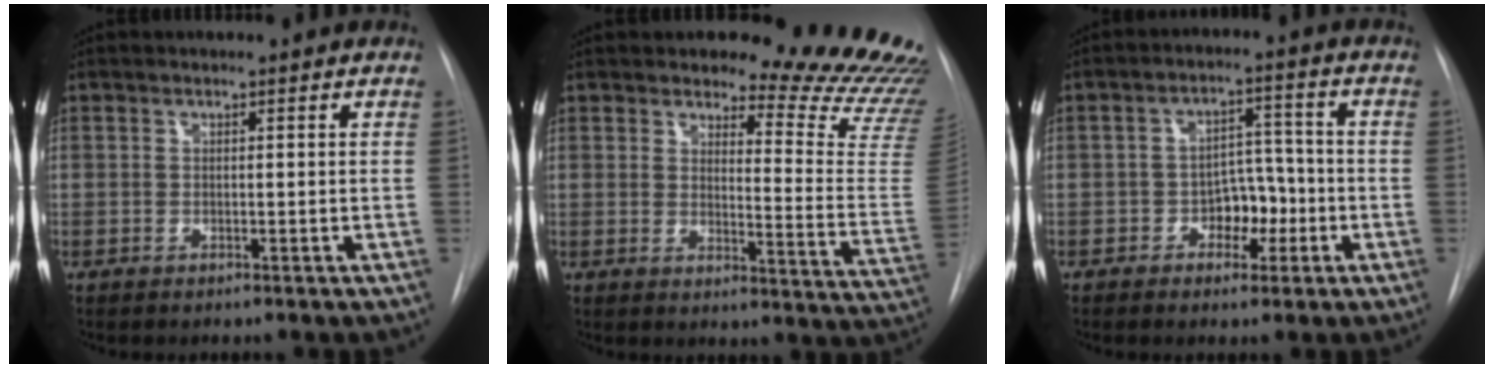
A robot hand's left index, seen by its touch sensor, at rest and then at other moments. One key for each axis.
{"total": 18.0, "fx": 17.5, "fy": 1.4, "fz": 3.9, "tx": -0.028, "ty": -0.165, "tz": 0.178}
{"total": 5.7, "fx": -2.1, "fy": 3.6, "fz": 3.9, "tx": -0.051, "ty": 0.016, "tz": -0.033}